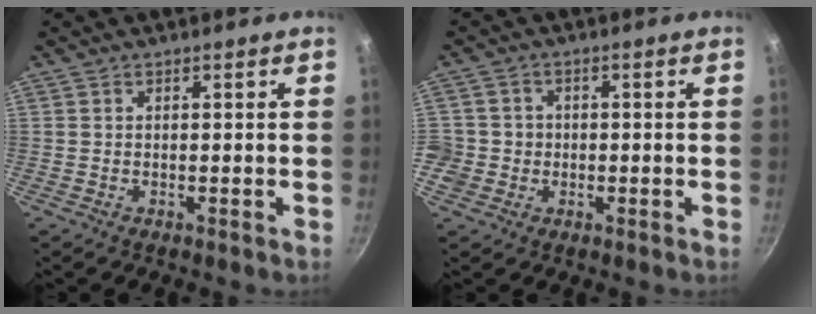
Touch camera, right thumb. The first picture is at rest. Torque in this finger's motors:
{"motor_torque": [0.43, 0.69, 0.35, -0.08, -0.01]}